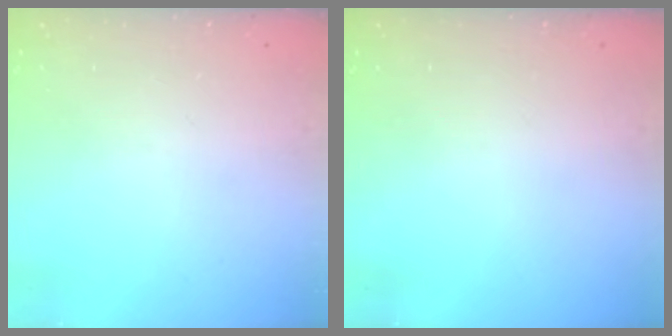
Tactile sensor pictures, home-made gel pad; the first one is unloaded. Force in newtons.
{"total": 0.0}